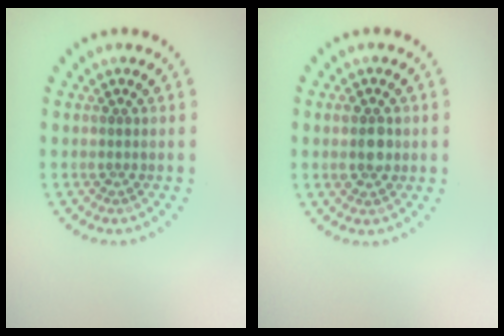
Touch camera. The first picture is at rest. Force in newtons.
{"total": 2.4, "press": 2.4, "slide": 0.4}